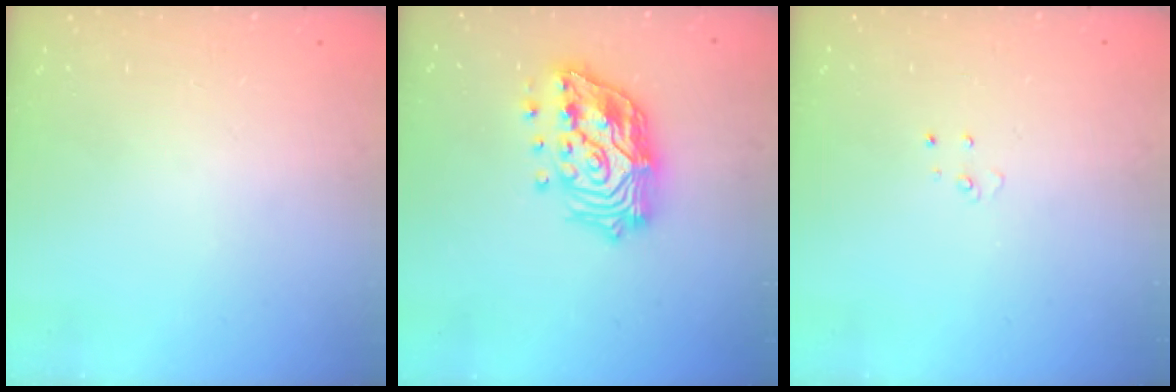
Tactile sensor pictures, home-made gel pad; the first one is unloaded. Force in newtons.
{"total": 19.6, "press": 19.5, "slide": 2.3}
{"total": 2.7, "press": 2.7, "slide": 0.2}